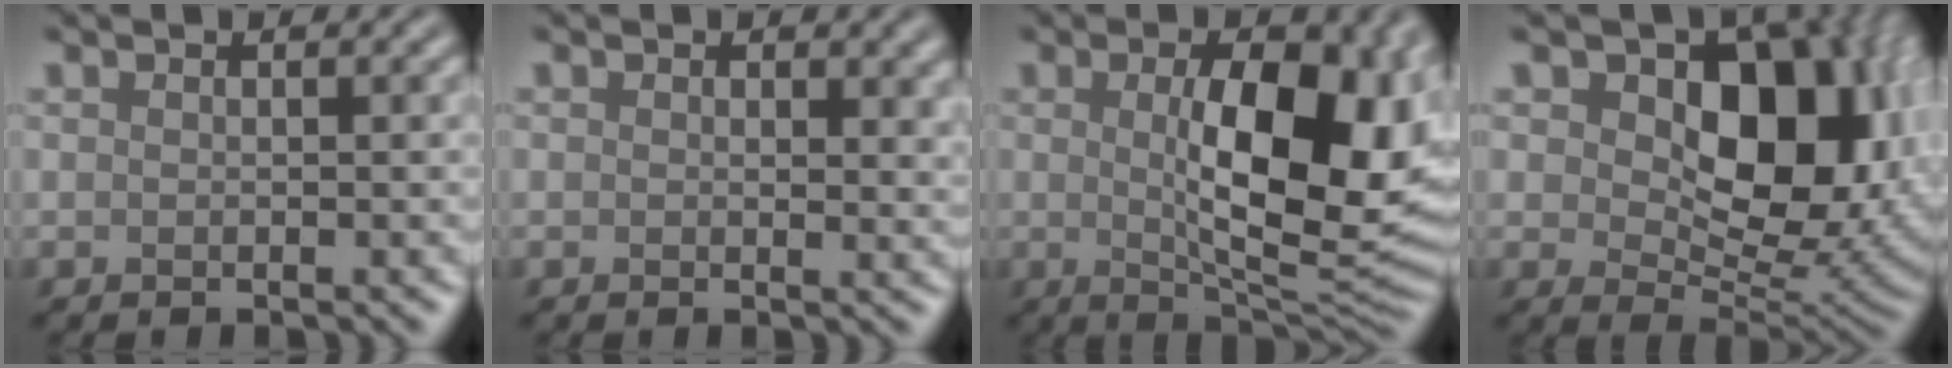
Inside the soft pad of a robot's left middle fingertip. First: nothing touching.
{"total": 2.0, "force": [0.7, 1.2, 1.4], "torque": [-0.014, -0.003, 0.008]}
{"total": 12.4, "force": [1.1, 5.4, 11.1], "torque": [-0.151, -0.010, 0.028]}
{"total": 13.8, "force": [3.7, 8.7, 10.1], "torque": [-0.118, -0.006, 0.057]}